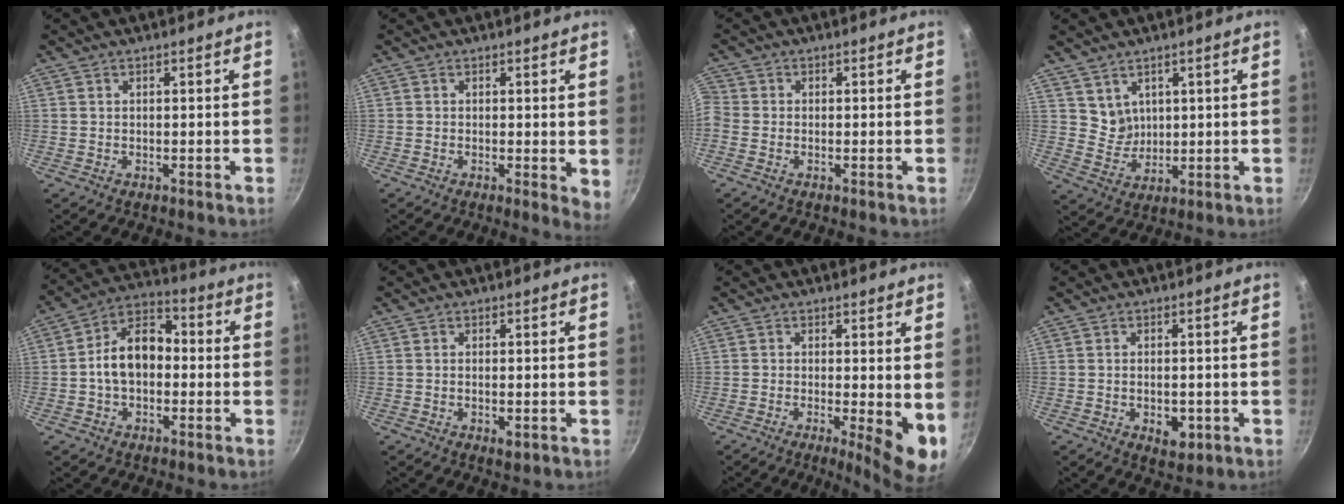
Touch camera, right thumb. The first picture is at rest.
{"total": 3.2, "force": [0.2, 1.4, 2.9], "torque": [-0.033, -0.009, -0.001]}
{"total": 2.3, "force": [-1.0, 1.9, 0.9], "torque": [-0.025, 0.005, -0.032]}
{"total": 4.4, "force": [2.5, 3.5, 1.2], "torque": [-0.002, -0.011, 0.056]}
{"total": 11.4, "force": [-1.0, 7.8, 8.2], "torque": [-0.105, 0.043, -0.035]}
{"total": 1.9, "force": [-0.6, 0.8, 1.7], "torque": [-0.031, -0.005, -0.010]}
{"total": 7.9, "force": [-0.8, 2.1, 7.5], "torque": [-0.094, -0.014, -0.009]}
{"total": 4.7, "force": [-1.4, 2.8, 3.5], "torque": [-0.040, 0.003, -0.015]}